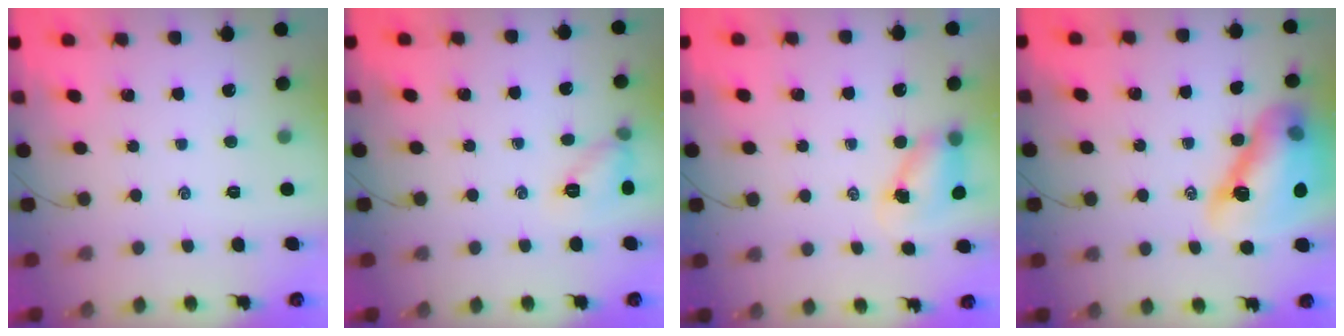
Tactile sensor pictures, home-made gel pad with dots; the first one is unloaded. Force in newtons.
{"total": 7.7, "press": 7.5, "slide": 1.5}
{"total": 5.7, "press": 5.7, "slide": 0.5}
{"total": 16.2, "press": 15.6, "slide": 4.6}